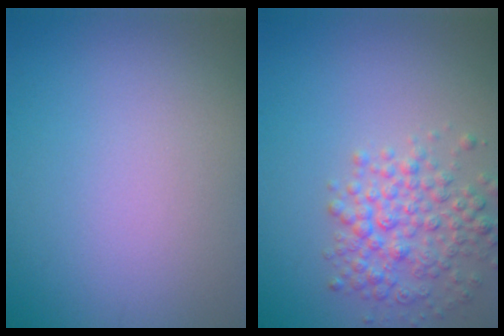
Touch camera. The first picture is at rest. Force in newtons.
{"total": 4.2, "press": 4.2, "slide": 0.1}